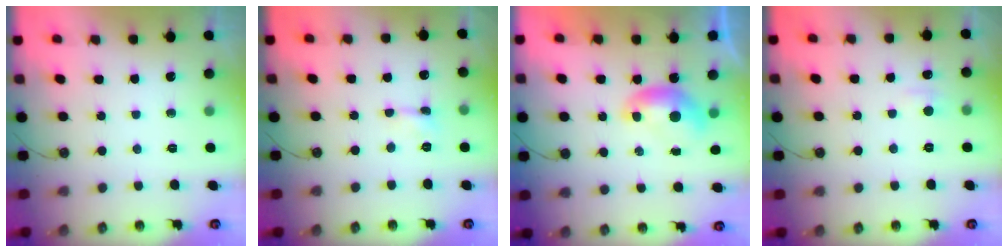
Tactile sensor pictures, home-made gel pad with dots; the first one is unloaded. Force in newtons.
{"total": 0.0}
{"total": 0.0}
{"total": 2.3, "press": 2.3, "slide": 0.4}